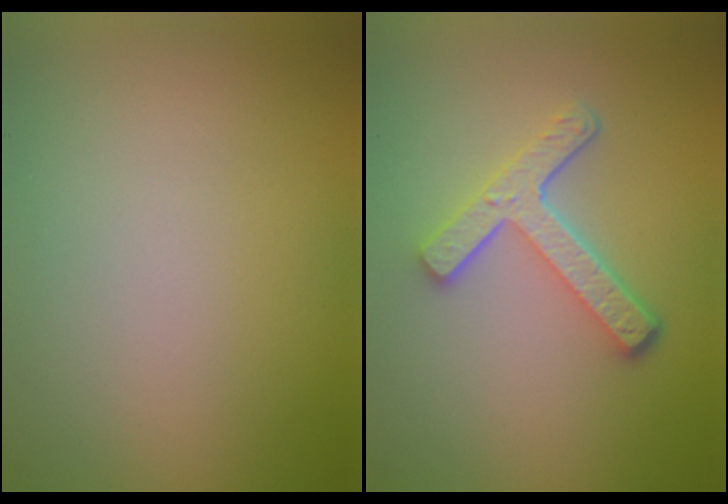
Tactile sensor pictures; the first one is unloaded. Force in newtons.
{"total": 4.5, "press": 3.4, "slide": 2.8}